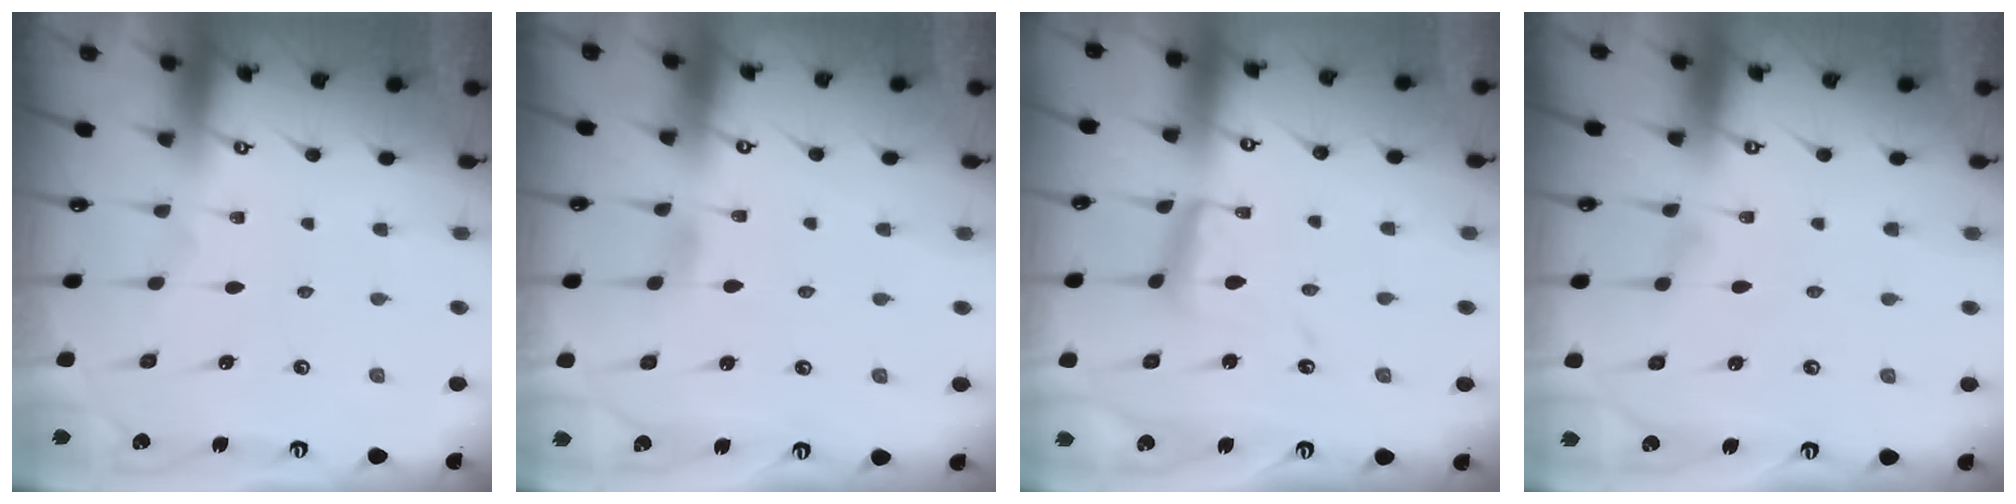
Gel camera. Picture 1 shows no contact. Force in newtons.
{"total": 2.9, "press": 2.8, "slide": 0.3}
{"total": 11.3, "press": 11.2, "slide": 1.0}
{"total": 2.8, "press": 2.8, "slide": 0.3}